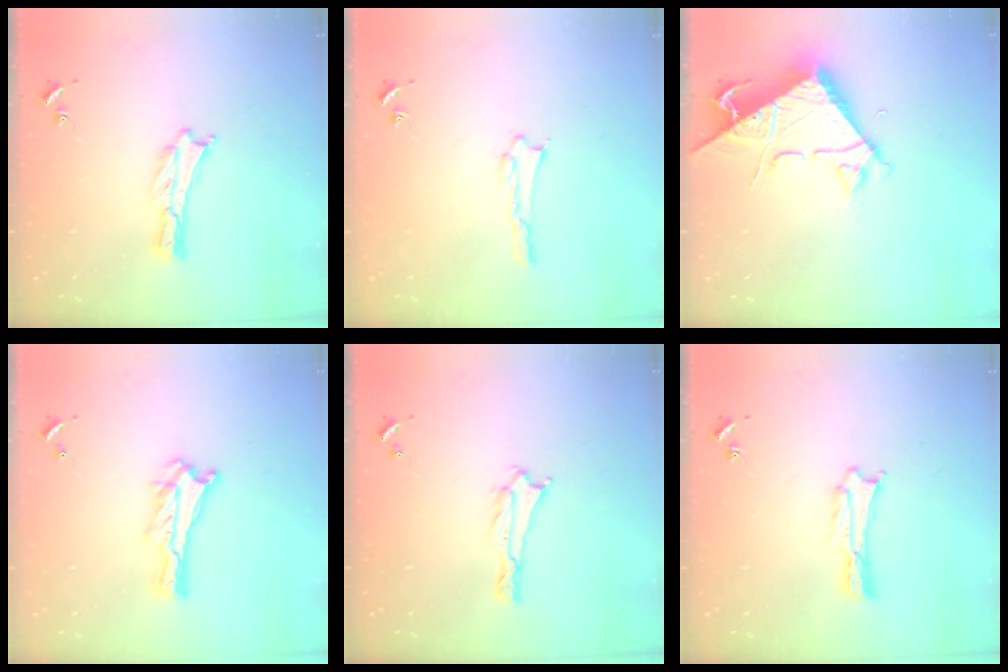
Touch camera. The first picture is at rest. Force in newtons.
{"total": 1.4, "press": 1.4, "slide": 0.2}
{"total": 8.5, "press": 8.4, "slide": 0.9}
{"total": 0.0}
{"total": 0.0}
{"total": 0.0}